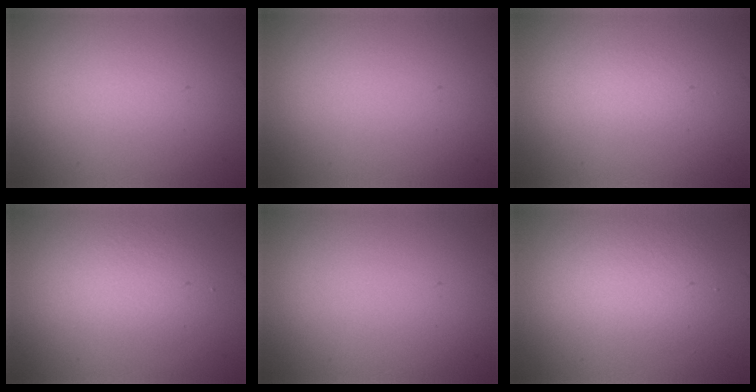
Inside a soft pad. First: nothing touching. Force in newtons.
{"total": 0.0}
{"total": 0.6, "press": 0.6, "slide": 0.0}
{"total": 2.3, "press": 2.3, "slide": 0.0}
{"total": 0.0}
{"total": 3.3, "press": 3.3, "slide": 0.2}